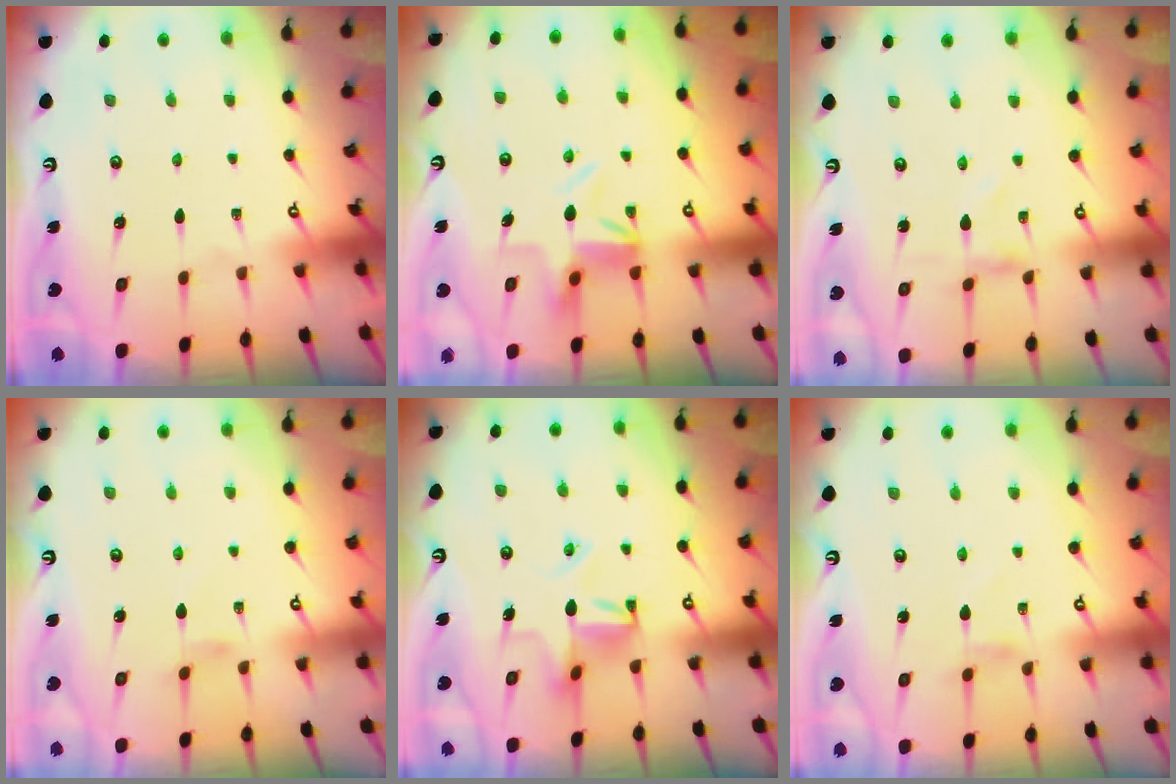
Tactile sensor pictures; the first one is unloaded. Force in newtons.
{"total": 5.0, "press": 5.0, "slide": 0.2}
{"total": 0.0}
{"total": 1.7, "press": 1.7, "slide": 0.3}
{"total": 10.3, "press": 10.3, "slide": 0.4}
{"total": 1.2, "press": 1.2, "slide": 0.3}